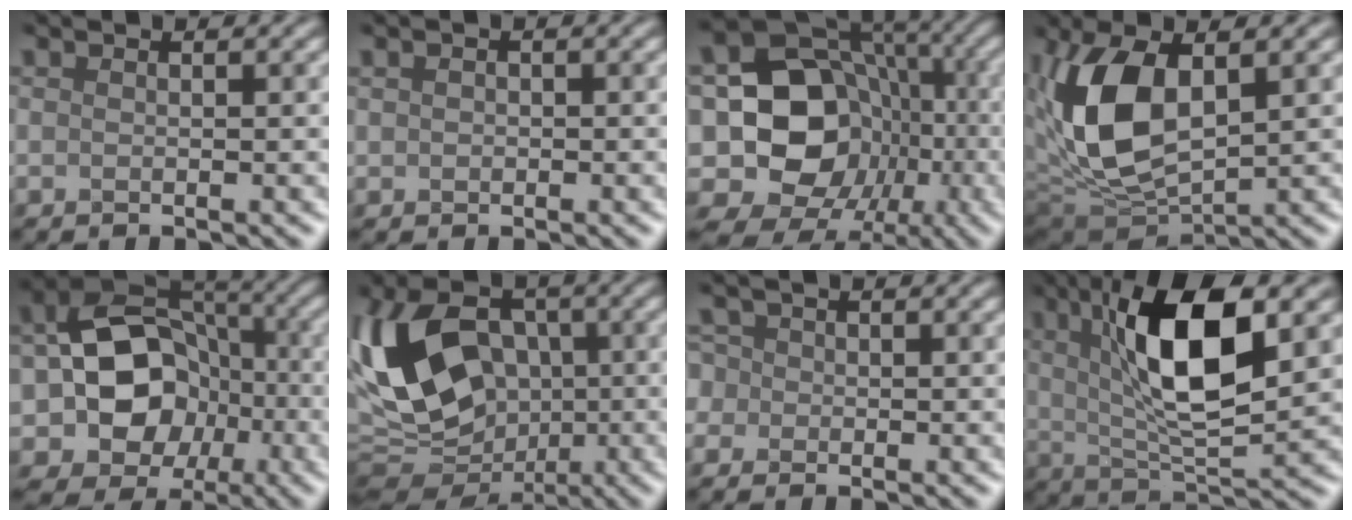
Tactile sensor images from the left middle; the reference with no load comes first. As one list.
[{"total": 0.7, "force": [-0.1, 0.2, -0.7], "torque": [-0.001, 0.002, 0.015]}, {"total": 13.3, "force": [-3.1, 11.4, 6.1], "torque": [-0.118, -0.013, -0.040]}, {"total": 8.4, "force": [1.0, 4.8, 6.9], "torque": [-0.189, -0.007, 0.040]}, {"total": 8.6, "force": [-2.3, 7.1, 4.3], "torque": [-0.079, -0.002, -0.033]}, {"total": 12.4, "force": [-1.4, 8.7, 8.7], "torque": [-0.203, -0.014, -0.006]}, {"total": 1.9, "force": [-1.2, 1.2, -0.7], "torque": [-0.010, 0.013, -0.029]}, {"total": 8.4, "force": [2.5, 2.1, 7.7], "torque": [-0.155, -0.003, 0.064]}]